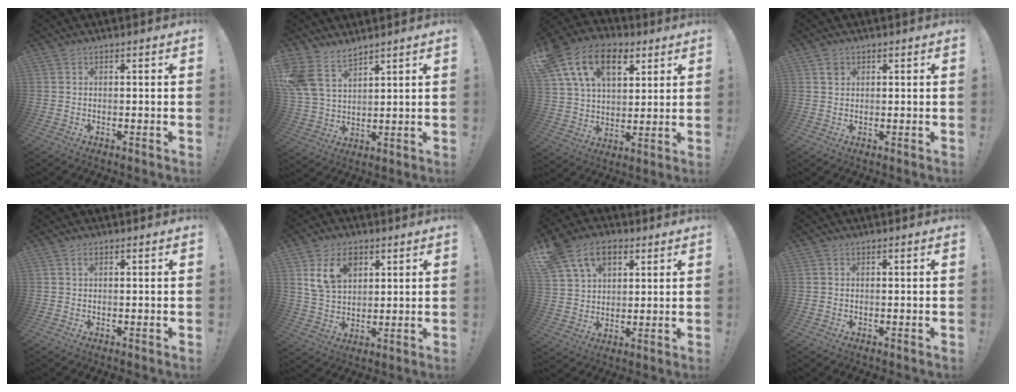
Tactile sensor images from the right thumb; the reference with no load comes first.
{"total": 10.7, "force": [7.9, 6.0, 4.1], "torque": [-0.082, -0.041, 0.160]}
{"total": 19.5, "force": [8.9, 12.8, 11.6], "torque": [-0.193, -0.024, 0.164]}
{"total": 1.8, "force": [1.1, 1.5, 0.1], "torque": [0.011, -0.005, 0.018]}
{"total": 0.8, "force": [0.5, 0.4, 0.5], "torque": [-0.004, 0.001, 0.006]}
{"total": 11.4, "force": [5.7, 7.8, 6.2], "torque": [-0.115, -0.011, 0.109]}
{"total": 14.8, "force": [7.2, 10.3, 7.8], "torque": [-0.126, -0.019, 0.140]}
{"total": 0.5, "force": [-0.1, 0.5, -0.1], "torque": [0.001, 0.002, -0.002]}